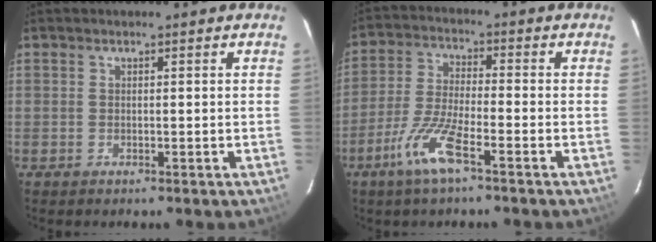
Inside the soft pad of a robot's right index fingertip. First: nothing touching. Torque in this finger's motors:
{"motor_torque": [0.33, -0.20, 0.25, 0.03]}